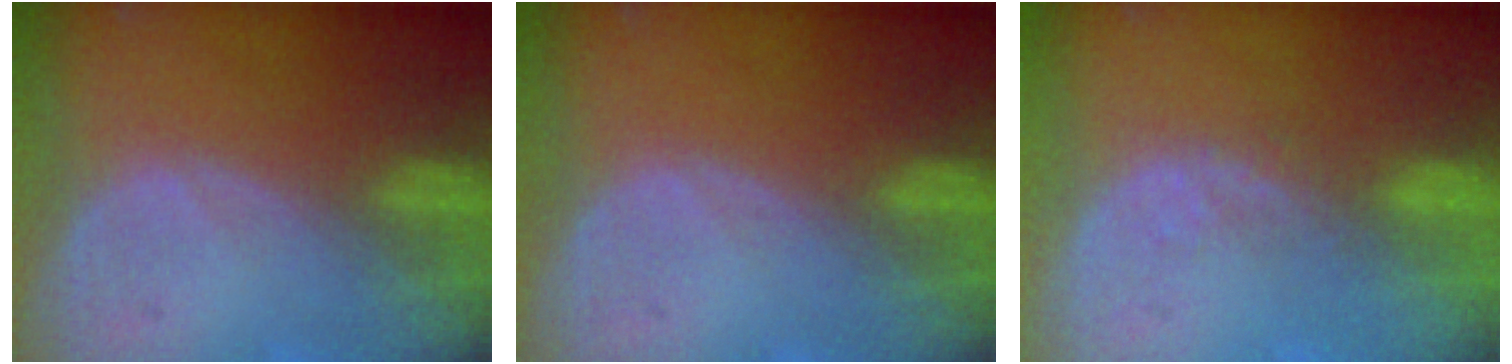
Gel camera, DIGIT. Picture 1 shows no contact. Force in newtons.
{"total": 0.0}
{"total": 2.2, "press": 1.6, "slide": 1.5}